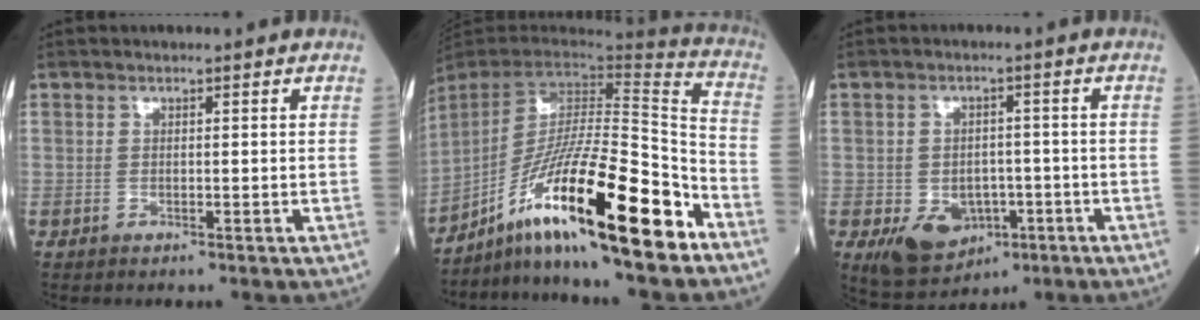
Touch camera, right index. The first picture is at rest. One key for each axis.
{"total": 22.5, "fx": -13.7, "fy": 1.5, "fz": 17.8, "tx": -0.302, "ty": -0.014, "tz": -0.242}
{"total": 8.0, "fx": -3.3, "fy": 5.6, "fz": 4.6, "tx": -0.072, "ty": 0.001, "tz": -0.041}